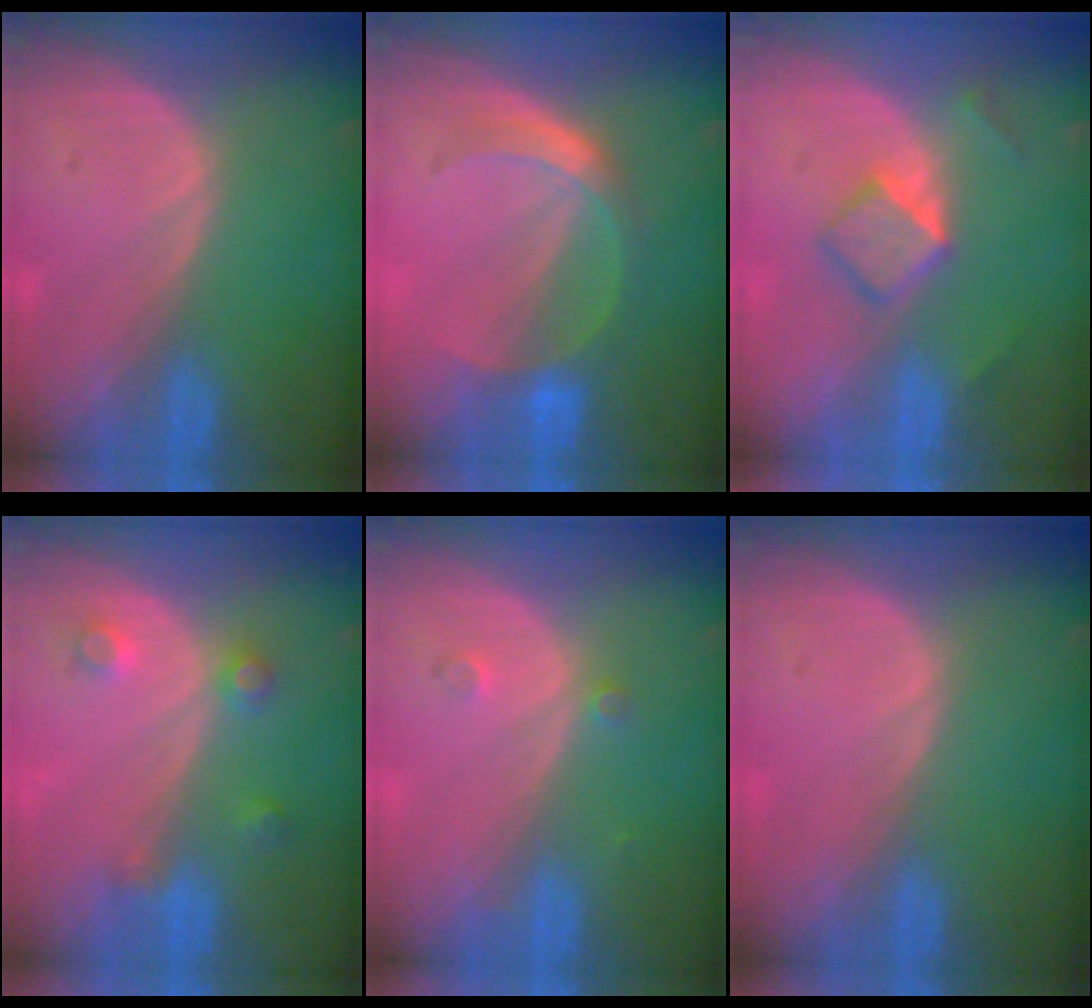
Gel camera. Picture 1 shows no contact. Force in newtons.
{"total": 5.1, "press": 5.0, "slide": 0.8}
{"total": 4.7, "press": 4.2, "slide": 2.1}
{"total": 3.6, "press": 3.3, "slide": 1.4}
{"total": 1.5, "press": 1.2, "slide": 0.8}
{"total": 0.0}